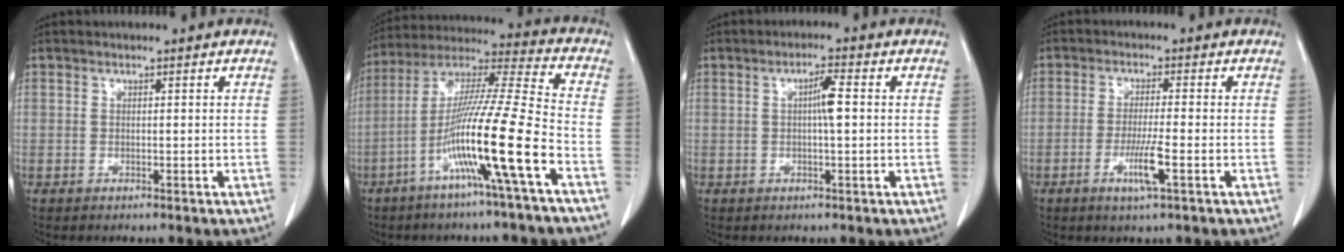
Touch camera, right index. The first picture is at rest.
{"total": 16.2, "force": [-6.6, -1.5, 14.8], "torque": [-0.274, -0.007, -0.124]}
{"total": 3.3, "force": [0.3, 0.2, 3.2], "torque": [-0.053, 0.006, 0.007]}
{"total": 5.0, "force": [-1.9, -0.2, 4.6], "torque": [-0.083, -0.009, -0.035]}